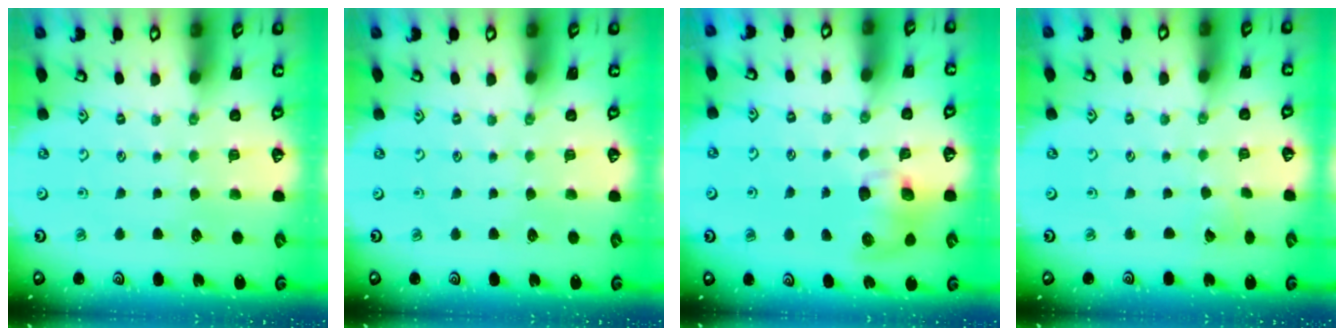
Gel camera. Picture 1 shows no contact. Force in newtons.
{"total": 0.0}
{"total": 9.4, "press": 9.3, "slide": 1.4}
{"total": 1.4, "press": 1.4, "slide": 0.0}